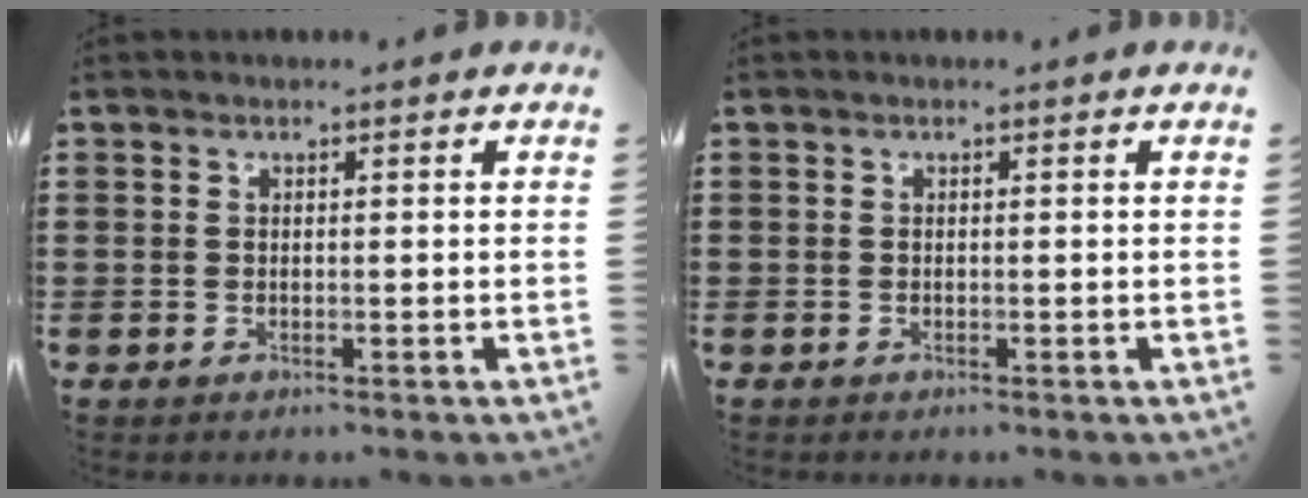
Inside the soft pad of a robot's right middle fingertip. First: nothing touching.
{"total": 0.0}